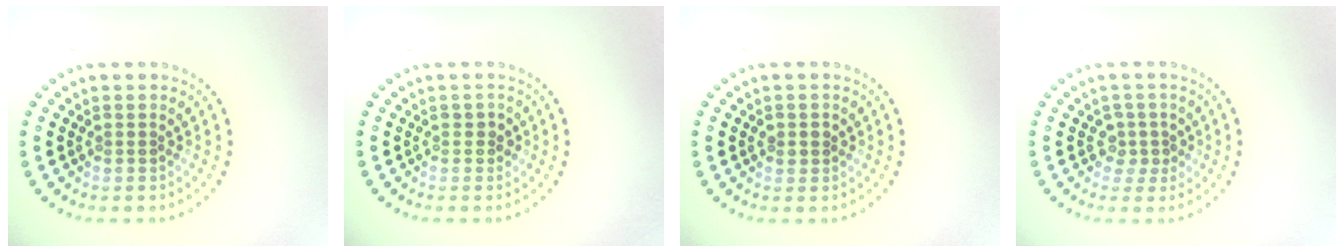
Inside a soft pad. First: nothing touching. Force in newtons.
{"total": 0.9, "press": 0.8, "slide": 0.2}
{"total": 1.1, "press": 1.0, "slide": 0.4}
{"total": 1.9, "press": 1.4, "slide": 1.2}